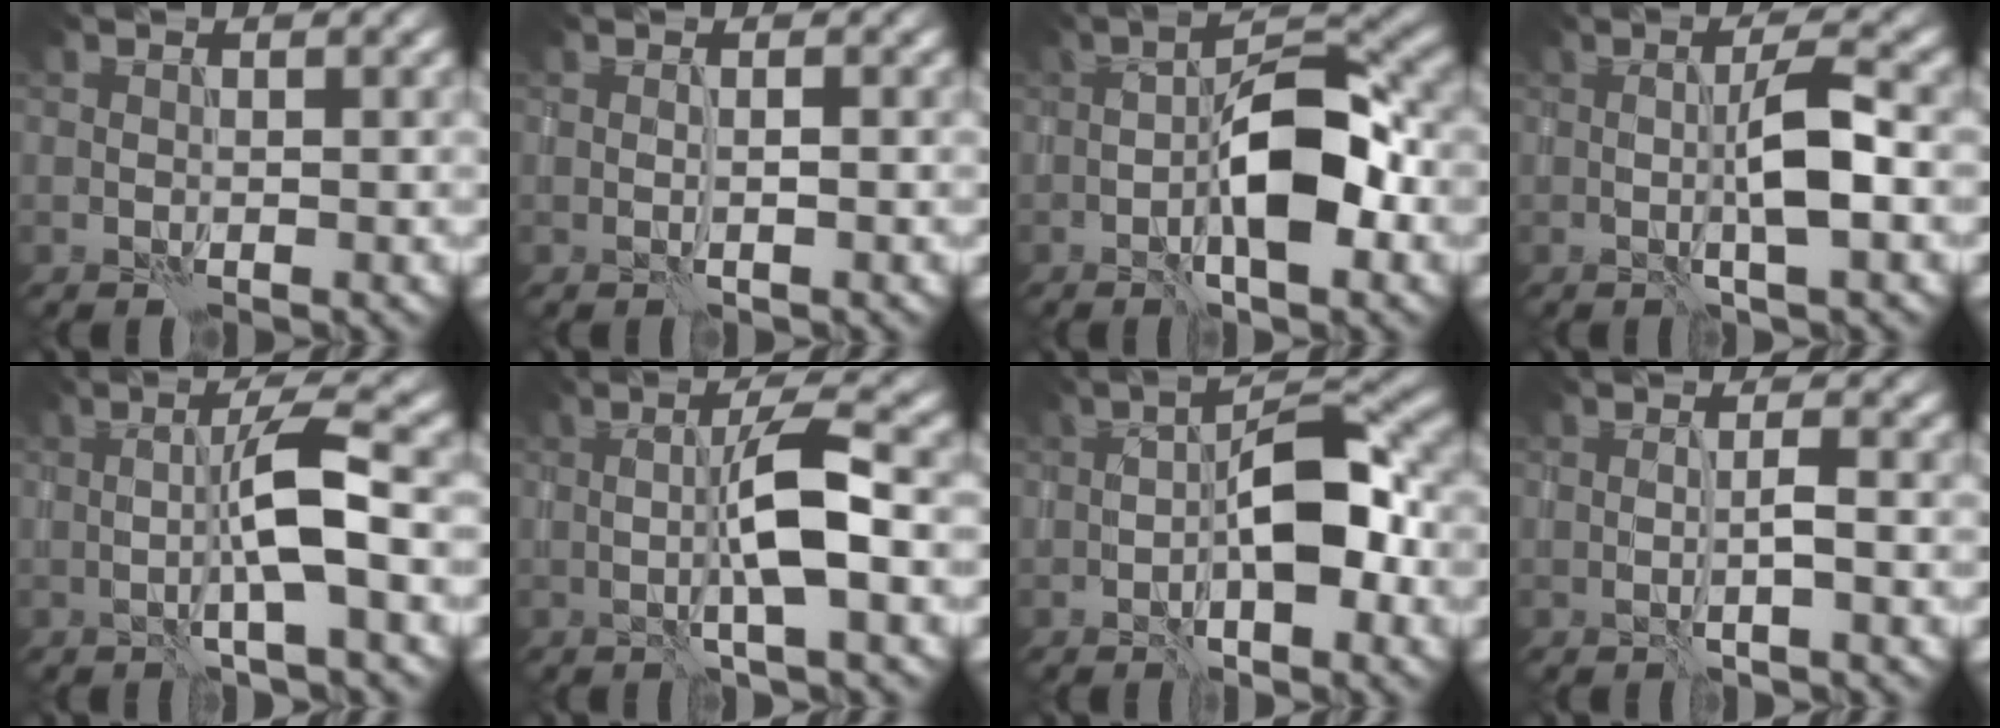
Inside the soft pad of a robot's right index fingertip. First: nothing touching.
{"total": 0.5, "force": [0.5, -0.1, 0.2], "torque": [-0.005, -0.003, 0.002]}
{"total": 6.1, "force": [-1.2, 1.8, 5.7], "torque": [-0.109, 0.010, -0.031]}
{"total": 2.8, "force": [0.3, -0.1, 2.8], "torque": [-0.069, 0.000, -0.002]}
{"total": 3.7, "force": [0.2, 0.0, 3.7], "torque": [-0.085, 0.004, -0.010]}
{"total": 3.8, "force": [0.5, 0.1, 3.7], "torque": [-0.090, 0.000, -0.002]}
{"total": 5.2, "force": [-0.8, 1.6, 4.8], "torque": [-0.091, 0.009, -0.023]}
{"total": 0.7, "force": [0.2, -0.4, 0.6], "torque": [-0.025, -0.003, -0.006]}